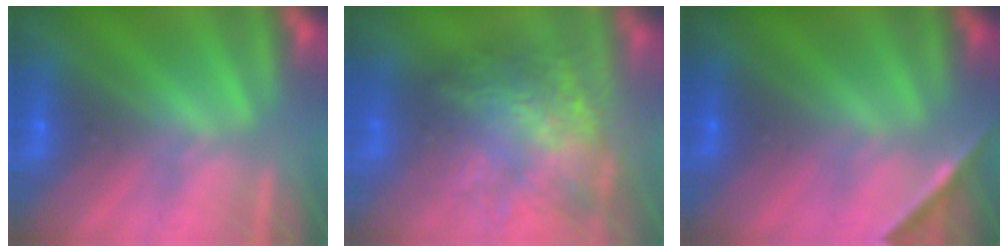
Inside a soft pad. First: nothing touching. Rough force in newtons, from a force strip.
{"total": 7.5}
{"total": 1.6}